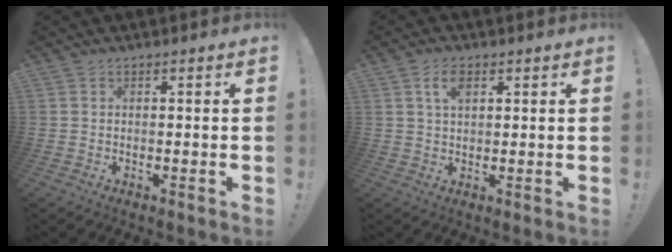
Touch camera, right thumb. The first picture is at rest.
{"total": 4.7, "force": [2.1, 2.6, 3.4], "torque": [-0.049, -0.003, 0.033]}